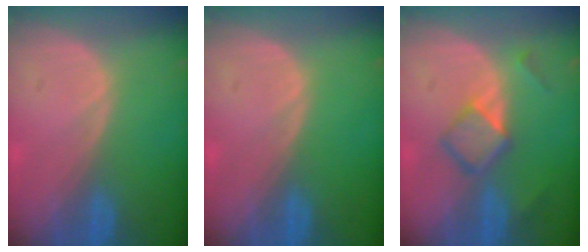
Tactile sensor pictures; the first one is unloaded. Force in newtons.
{"total": 0.0}
{"total": 5.0, "press": 4.6, "slide": 1.9}